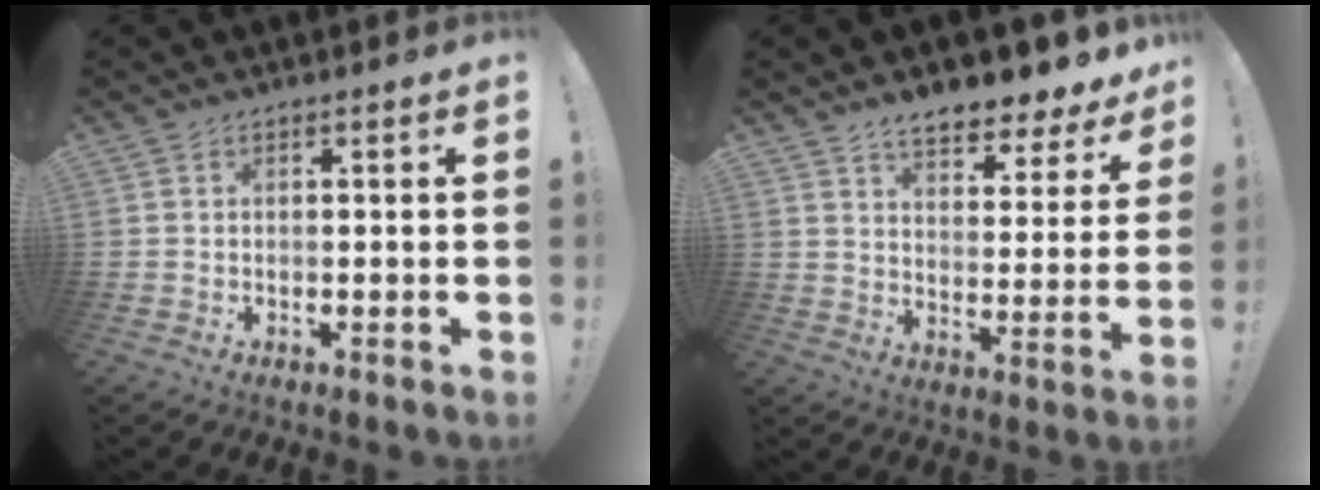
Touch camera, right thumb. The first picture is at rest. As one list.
[{"total": 9.0, "force": [7.8, 2.5, 3.7], "torque": [-0.052, -0.068, 0.138]}]